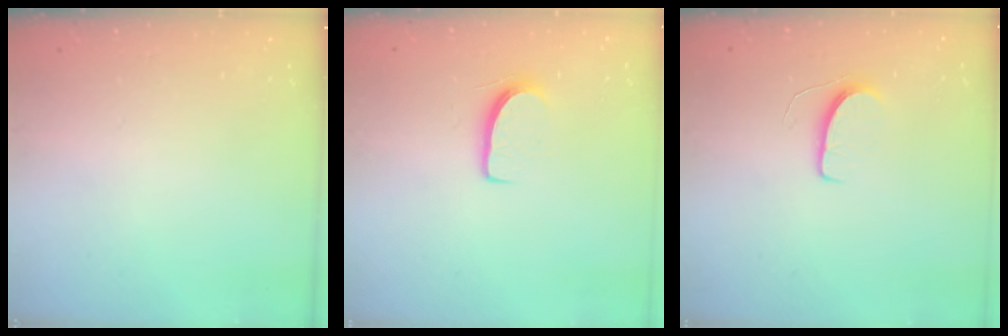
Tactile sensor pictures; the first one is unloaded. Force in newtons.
{"total": 6.7, "press": 6.7, "slide": 0.5}
{"total": 5.8, "press": 5.7, "slide": 0.4}